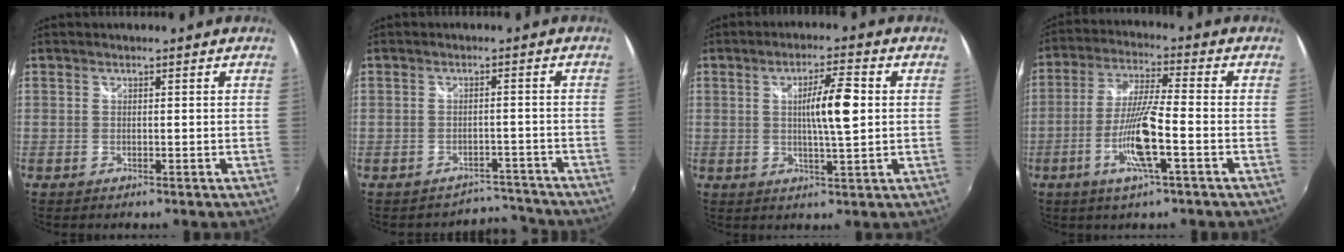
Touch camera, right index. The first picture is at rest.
{"total": 5.1, "force": [-4.8, 1.7, -0.9], "torque": [0.020, 0.016, -0.062]}
{"total": 7.5, "force": [1.0, 1.3, 7.3], "torque": [-0.117, 0.001, 0.016]}
{"total": 10.8, "force": [-3.9, 0.6, 10.0], "torque": [-0.203, -0.007, -0.076]}